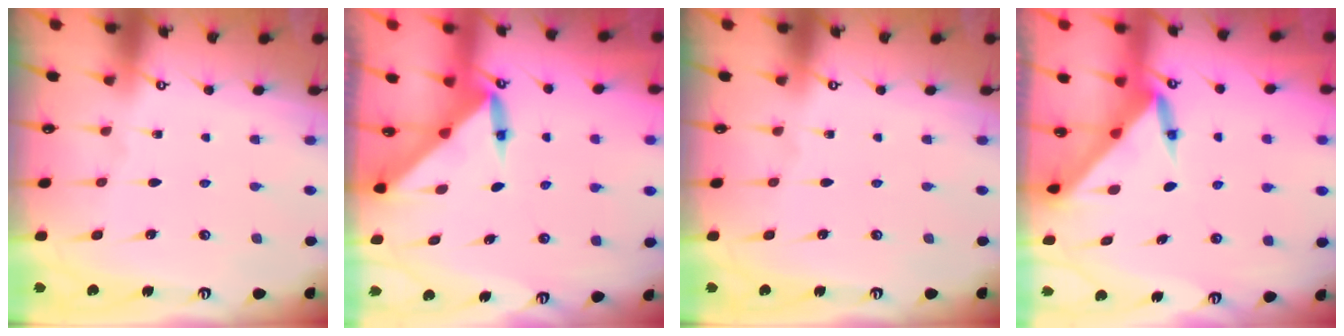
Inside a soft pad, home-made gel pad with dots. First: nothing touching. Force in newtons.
{"total": 3.8, "press": 3.8, "slide": 0.4}
{"total": 0.0}
{"total": 3.8, "press": 3.8, "slide": 0.2}